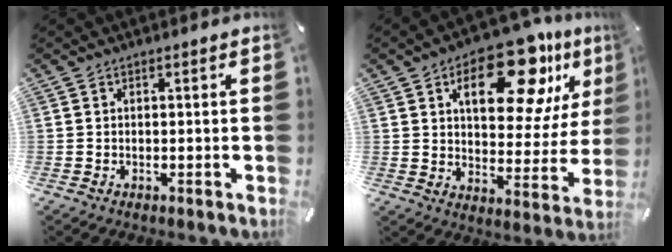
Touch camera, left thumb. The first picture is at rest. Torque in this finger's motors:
{"motor_torque": [1.54, 1.67, 1.45, -1.32, 0.47]}